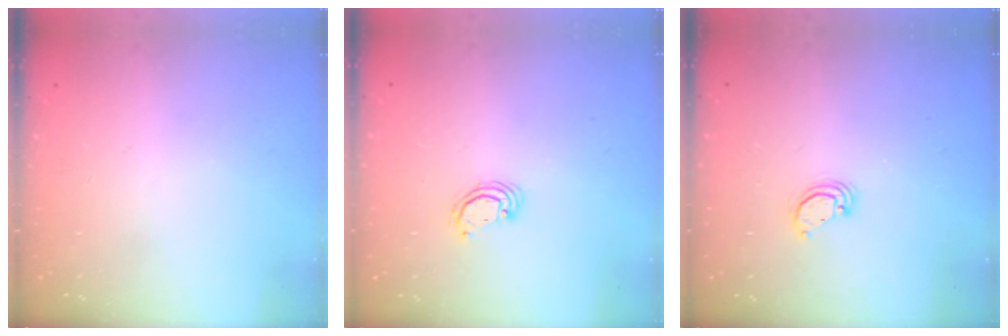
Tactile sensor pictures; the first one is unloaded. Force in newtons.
{"total": 2.4, "press": 2.4, "slide": 0.3}
{"total": 2.9, "press": 2.9, "slide": 0.1}